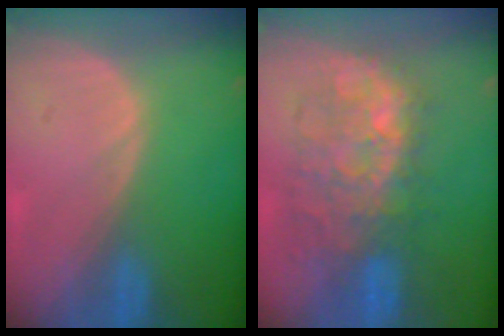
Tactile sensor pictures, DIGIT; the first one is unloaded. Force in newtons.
{"total": 9.6, "press": 9.3, "slide": 2.3}